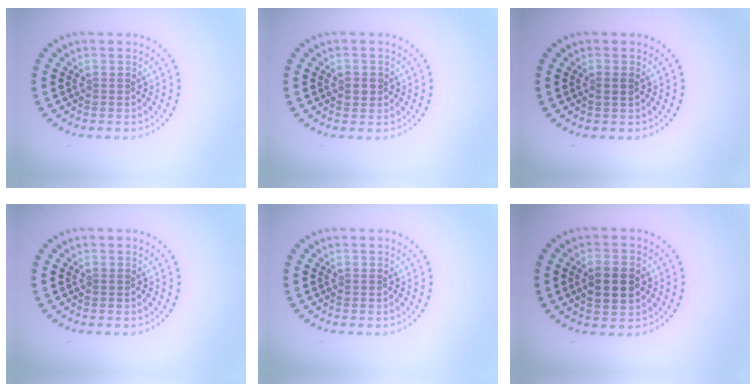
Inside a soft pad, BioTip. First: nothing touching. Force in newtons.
{"total": 1.2, "press": 1.2, "slide": 0.4}
{"total": 0.9, "press": 0.7, "slide": 0.6}
{"total": 0.0}
{"total": 0.0}
{"total": 3.6, "press": 3.6, "slide": 0.2}